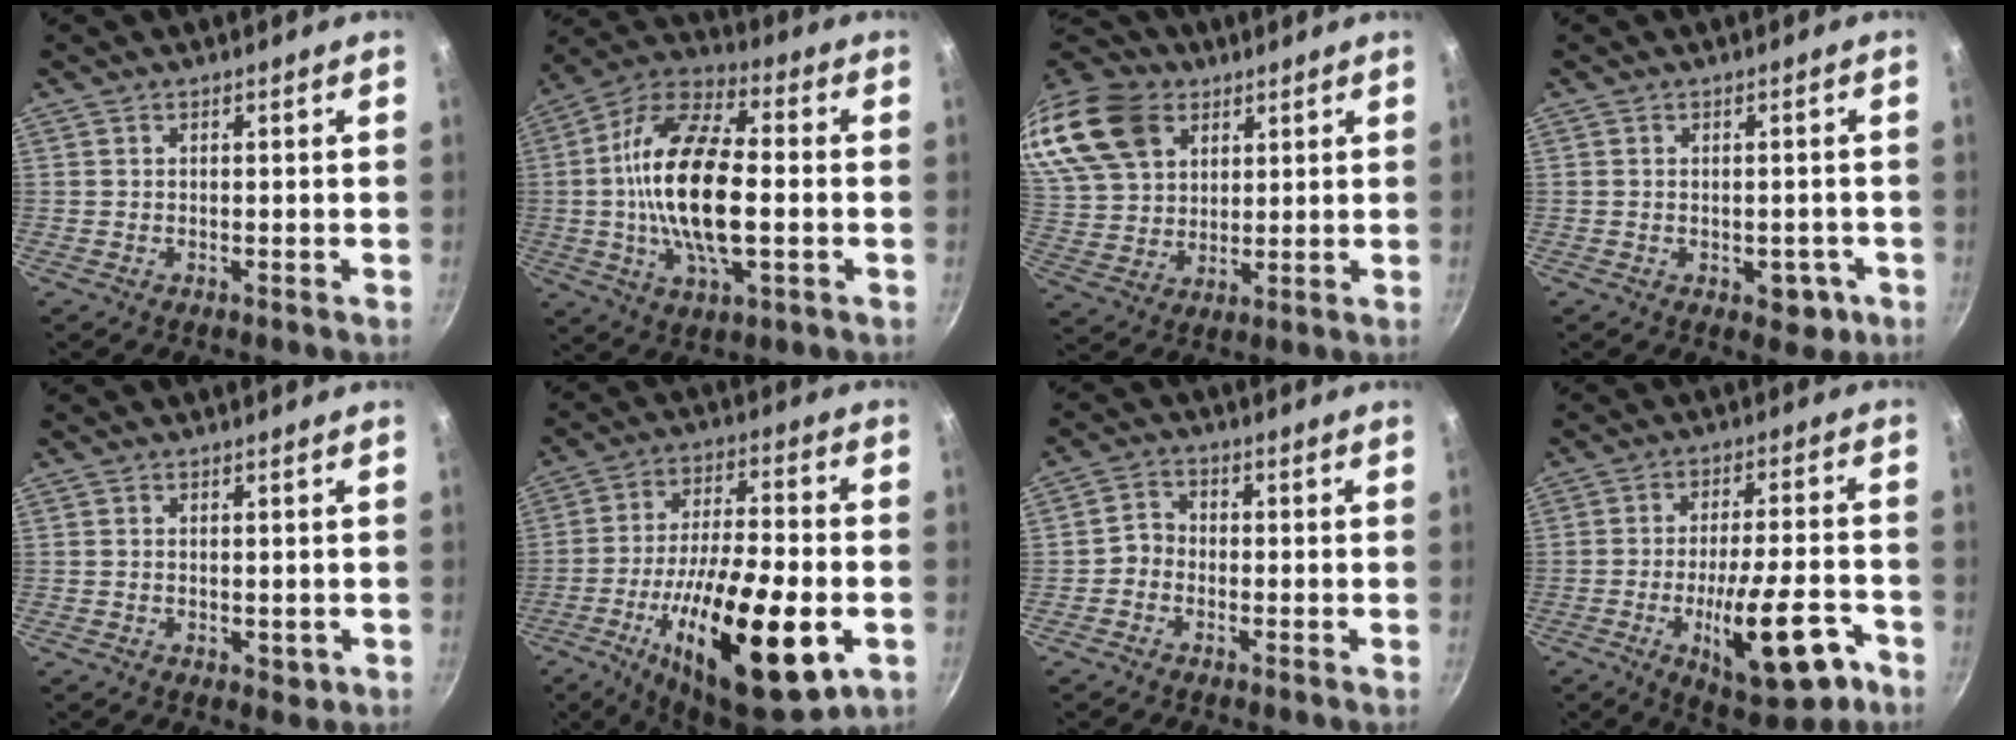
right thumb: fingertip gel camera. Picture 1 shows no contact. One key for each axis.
{"total": 20.4, "fx": -1.0, "fy": 9.3, "fz": 18.1, "tx": -0.338, "ty": 0.023, "tz": -0.032}
{"total": 21.9, "fx": 11.0, "fy": 15.3, "fz": 11.2, "tx": -0.232, "ty": 0.003, "tz": 0.213}
{"total": 4.4, "fx": -1.5, "fy": 2.8, "fz": 3.0, "tx": -0.019, "ty": 0.010, "tz": -0.013}
{"total": 1.8, "fx": 0.0, "fy": 1.2, "fz": 1.4, "tx": -0.016, "ty": -0.004, "tz": 0.002}
{"total": 26.0, "fx": -8.6, "fy": 9.1, "fz": 22.8, "tx": -0.361, "ty": 0.015, "tz": -0.133}
{"total": 3.1, "fx": -1.1, "fy": 2.7, "fz": 1.2, "tx": -0.007, "ty": 0.019, "tz": -0.029}
{"total": 16.6, "fx": -6.7, "fy": 5.6, "fz": 14.0, "tx": -0.195, "ty": 0.028, "tz": -0.089}